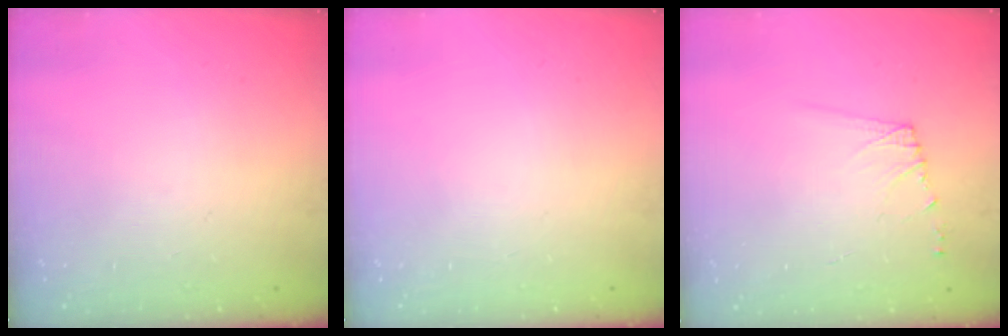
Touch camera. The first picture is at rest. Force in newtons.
{"total": 0.0}
{"total": 5.8, "press": 5.8, "slide": 0.6}